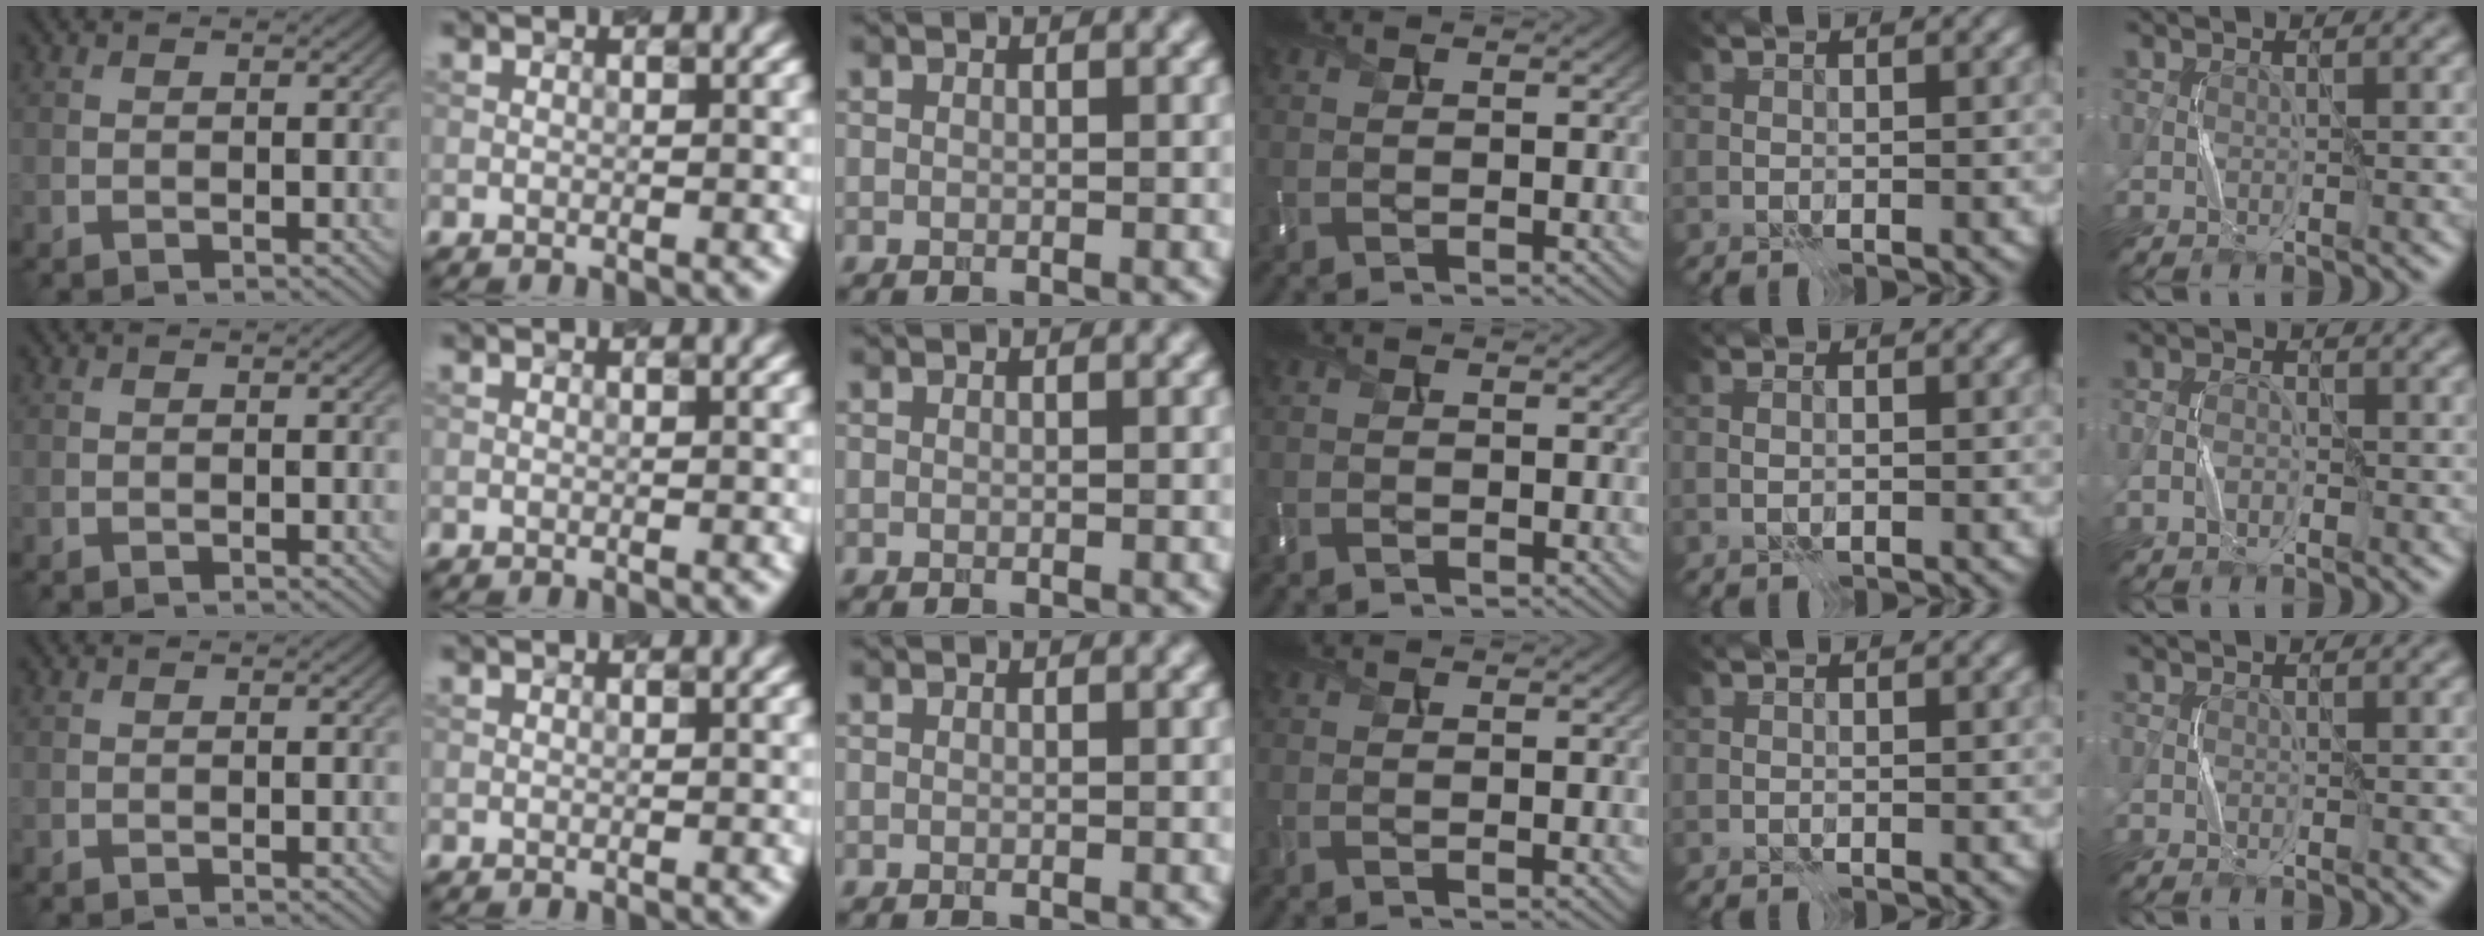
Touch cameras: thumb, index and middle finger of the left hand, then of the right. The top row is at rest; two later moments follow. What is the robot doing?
{"motion": "press", "object": "memory foam"}